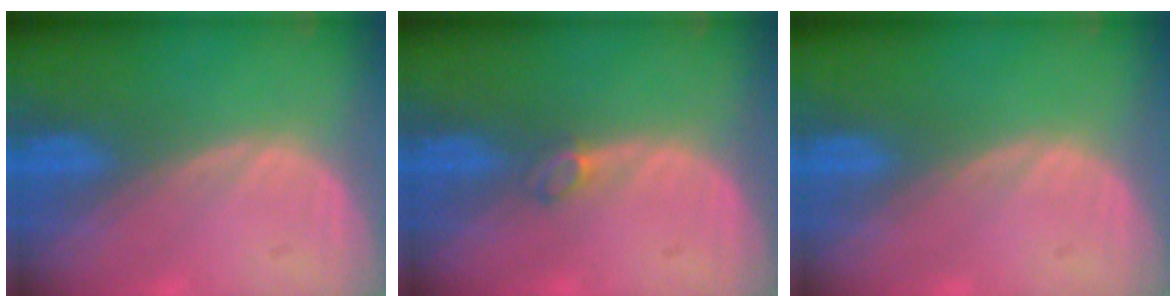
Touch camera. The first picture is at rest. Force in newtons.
{"total": 1.4, "press": 1.3, "slide": 0.3}
{"total": 0.0}